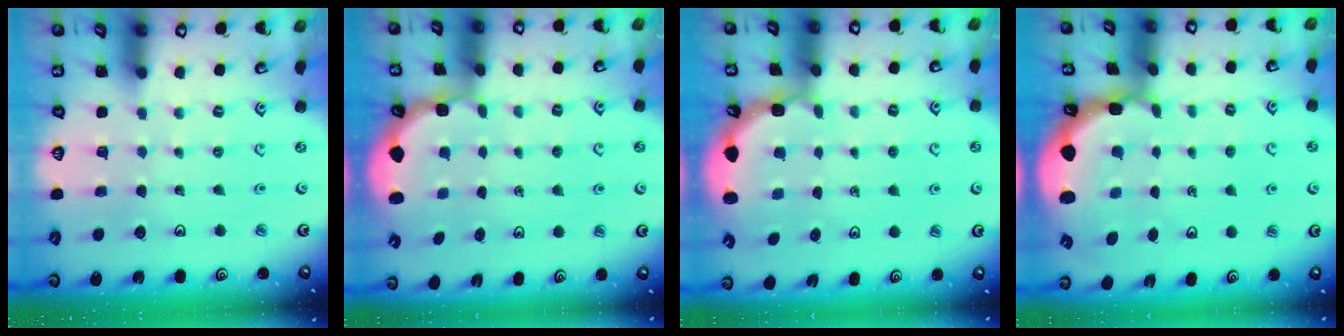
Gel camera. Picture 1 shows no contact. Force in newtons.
{"total": 2.7, "press": 2.1, "slide": 1.7}
{"total": 2.0, "press": 1.8, "slide": 0.8}
{"total": 2.2, "press": 2.0, "slide": 0.9}